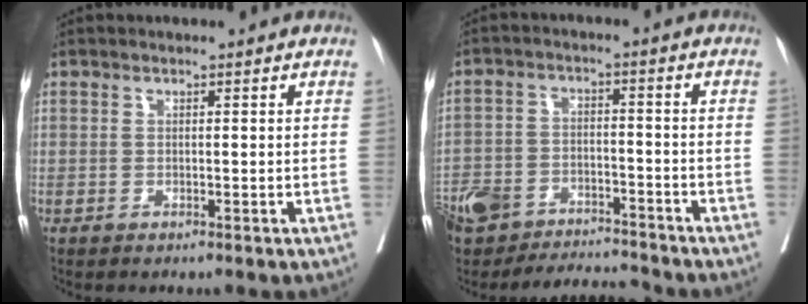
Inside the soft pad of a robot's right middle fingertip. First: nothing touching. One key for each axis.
{"total": 12.3, "fx": -10.8, "fy": 4.6, "fz": 3.7, "tx": -0.072, "ty": 0.023, "tz": -0.179}